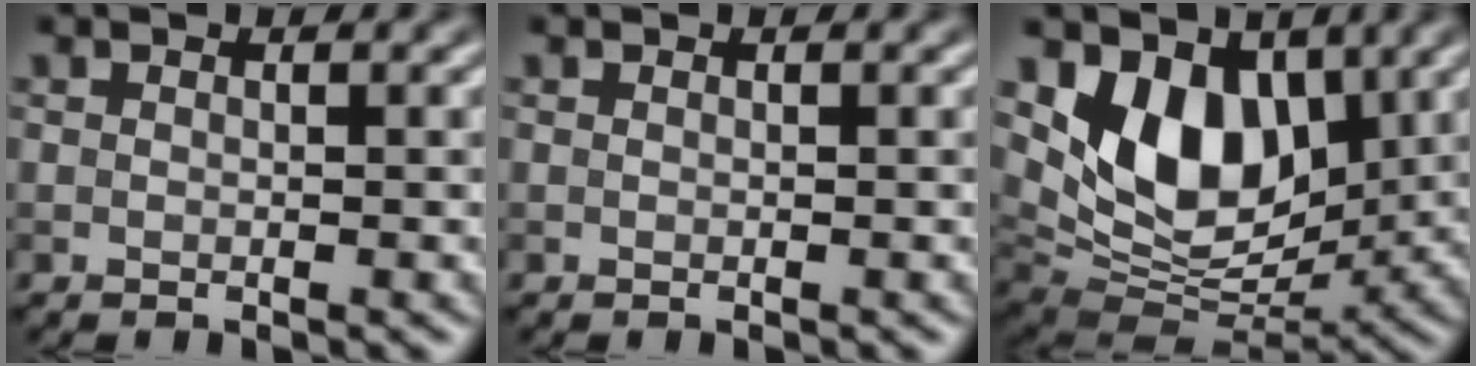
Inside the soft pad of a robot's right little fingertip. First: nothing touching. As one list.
[{"total": 0.0}, {"total": 8.2, "force": [3.0, 5.2, 5.5], "torque": [-0.098, -0.022, 0.046]}]